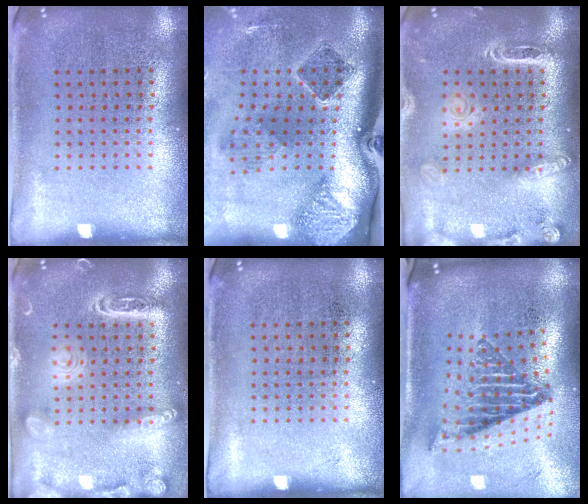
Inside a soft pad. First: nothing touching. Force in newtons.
{"total": 2.8, "press": 1.9, "slide": 2.1}
{"total": 1.9, "press": 1.6, "slide": 1.0}
{"total": 3.9, "press": 3.8, "slide": 0.4}
{"total": 0.0}
{"total": 2.2, "press": 1.5, "slide": 1.6}